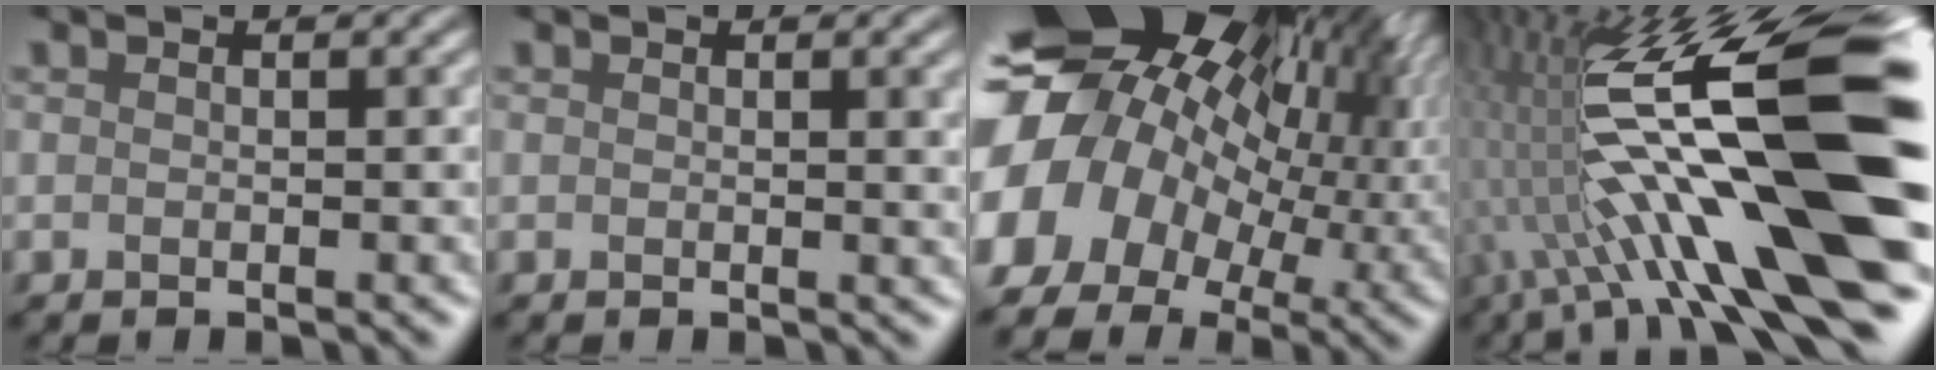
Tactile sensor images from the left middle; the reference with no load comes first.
{"total": 0.8, "force": [0.5, 0.2, 0.6], "torque": [-0.003, -0.009, 0.000]}
{"total": 16.1, "force": [3.0, 11.3, 11.0], "torque": [-0.190, 0.000, 0.068]}
{"total": 15.4, "force": [0.7, 4.0, 14.9], "torque": [-0.243, 0.024, 0.010]}